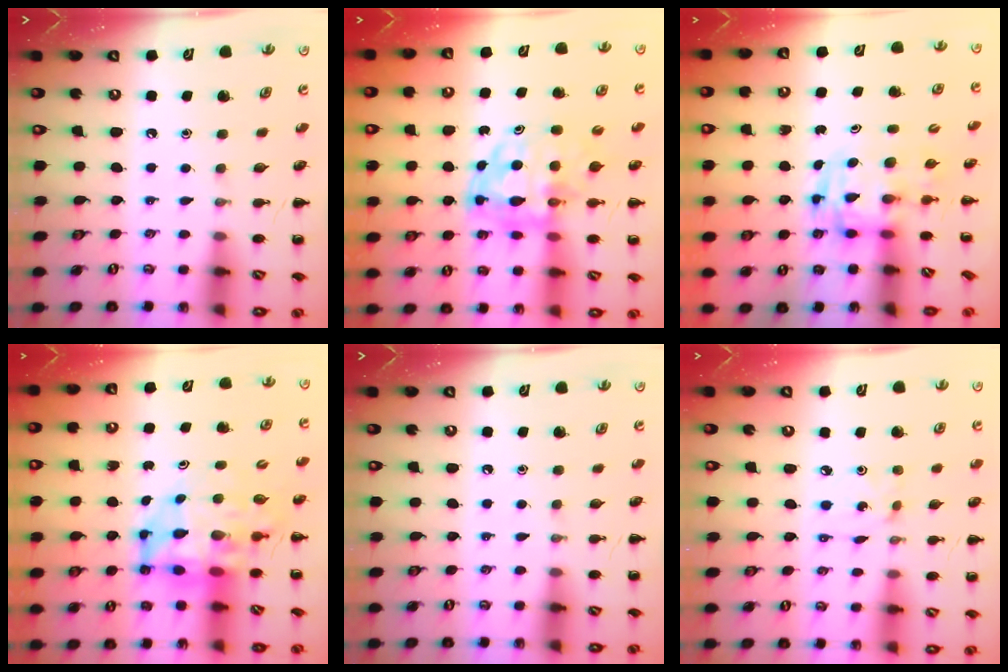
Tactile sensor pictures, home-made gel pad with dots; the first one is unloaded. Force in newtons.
{"total": 7.0, "press": 6.7, "slide": 2.0}
{"total": 2.9, "press": 2.9, "slide": 0.5}
{"total": 8.0, "press": 7.6, "slide": 2.3}
{"total": 0.0}
{"total": 1.5, "press": 1.4, "slide": 0.4}